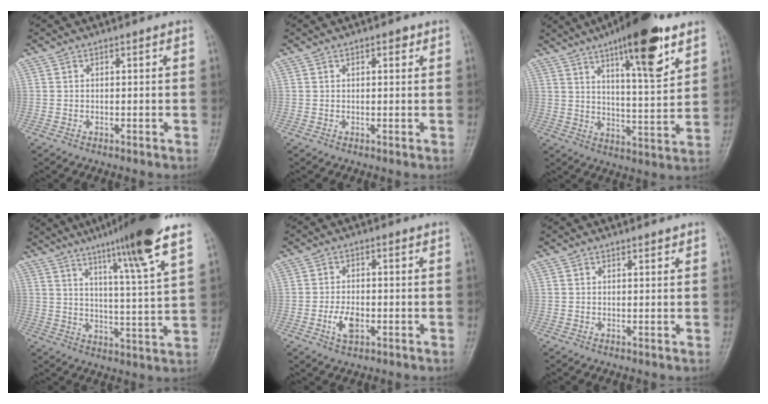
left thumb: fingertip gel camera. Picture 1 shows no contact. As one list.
[{"total": 1.5, "force": [0.8, 0.7, 1.1], "torque": [-0.011, 0.000, 0.008]}, {"total": 16.6, "force": [9.7, 4.2, 12.8], "torque": [-0.171, -0.047, 0.149]}, {"total": 16.6, "force": [11.0, 0.0, 12.5], "torque": [-0.187, -0.042, 0.158]}, {"total": 4.4, "force": [-1.5, 2.4, 3.4], "torque": [-0.064, 0.004, -0.026]}, {"total": 0.8, "force": [0.7, 0.2, 0.4], "torque": [-0.007, -0.005, 0.009]}]